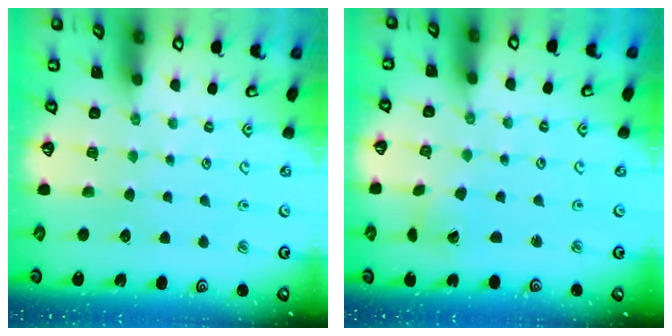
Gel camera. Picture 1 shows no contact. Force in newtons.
{"total": 1.8, "press": 1.8, "slide": 0.1}